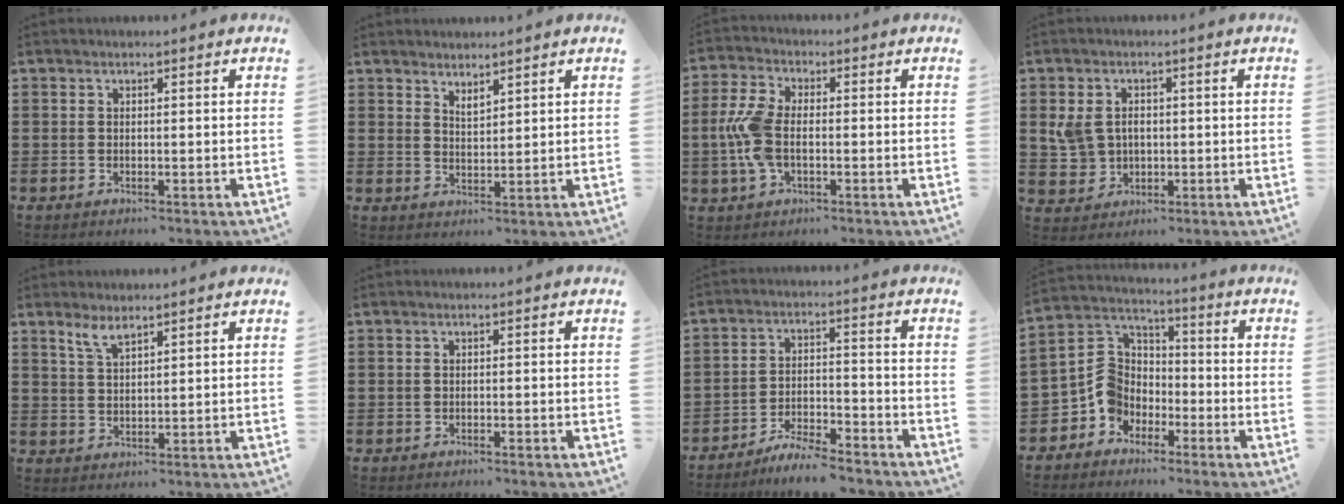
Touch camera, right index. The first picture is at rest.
{"total": 2.1, "force": [2.1, 0.2, -0.1], "torque": [-0.002, 0.002, 0.040]}
{"total": 7.4, "force": [-0.8, 4.0, 6.2], "torque": [-0.161, -0.007, -0.024]}
{"total": 4.6, "force": [0.8, 4.0, 2.2], "torque": [-0.066, 0.013, 0.011]}
{"total": 3.0, "force": [2.3, 0.9, 1.8], "torque": [-0.041, 0.004, 0.043]}
{"total": 0.6, "force": [-0.6, -0.1, 0.1], "torque": [-0.004, -0.003, -0.012]}
{"total": 5.5, "force": [-5.4, 0.1, 1.3], "torque": [-0.032, 0.001, -0.107]}
{"total": 7.4, "force": [-3.0, 6.4, 2.1], "torque": [-0.085, 0.006, -0.066]}